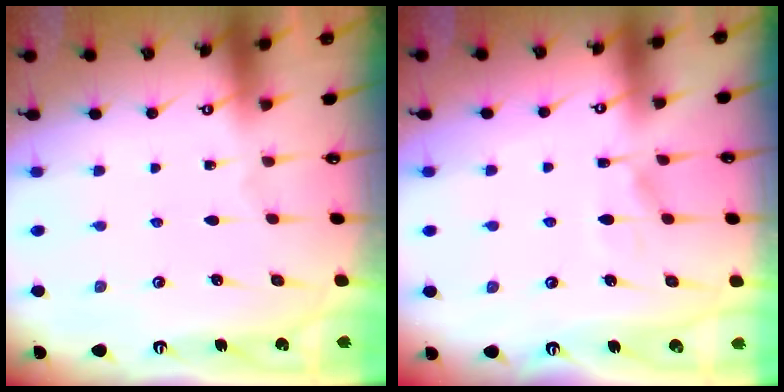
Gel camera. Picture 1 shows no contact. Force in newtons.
{"total": 6.1, "press": 6.1, "slide": 0.7}